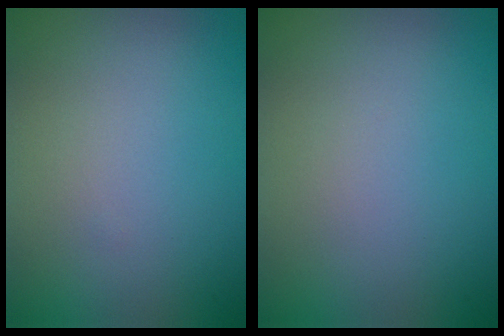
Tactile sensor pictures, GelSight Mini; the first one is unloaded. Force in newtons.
{"total": 0.0}